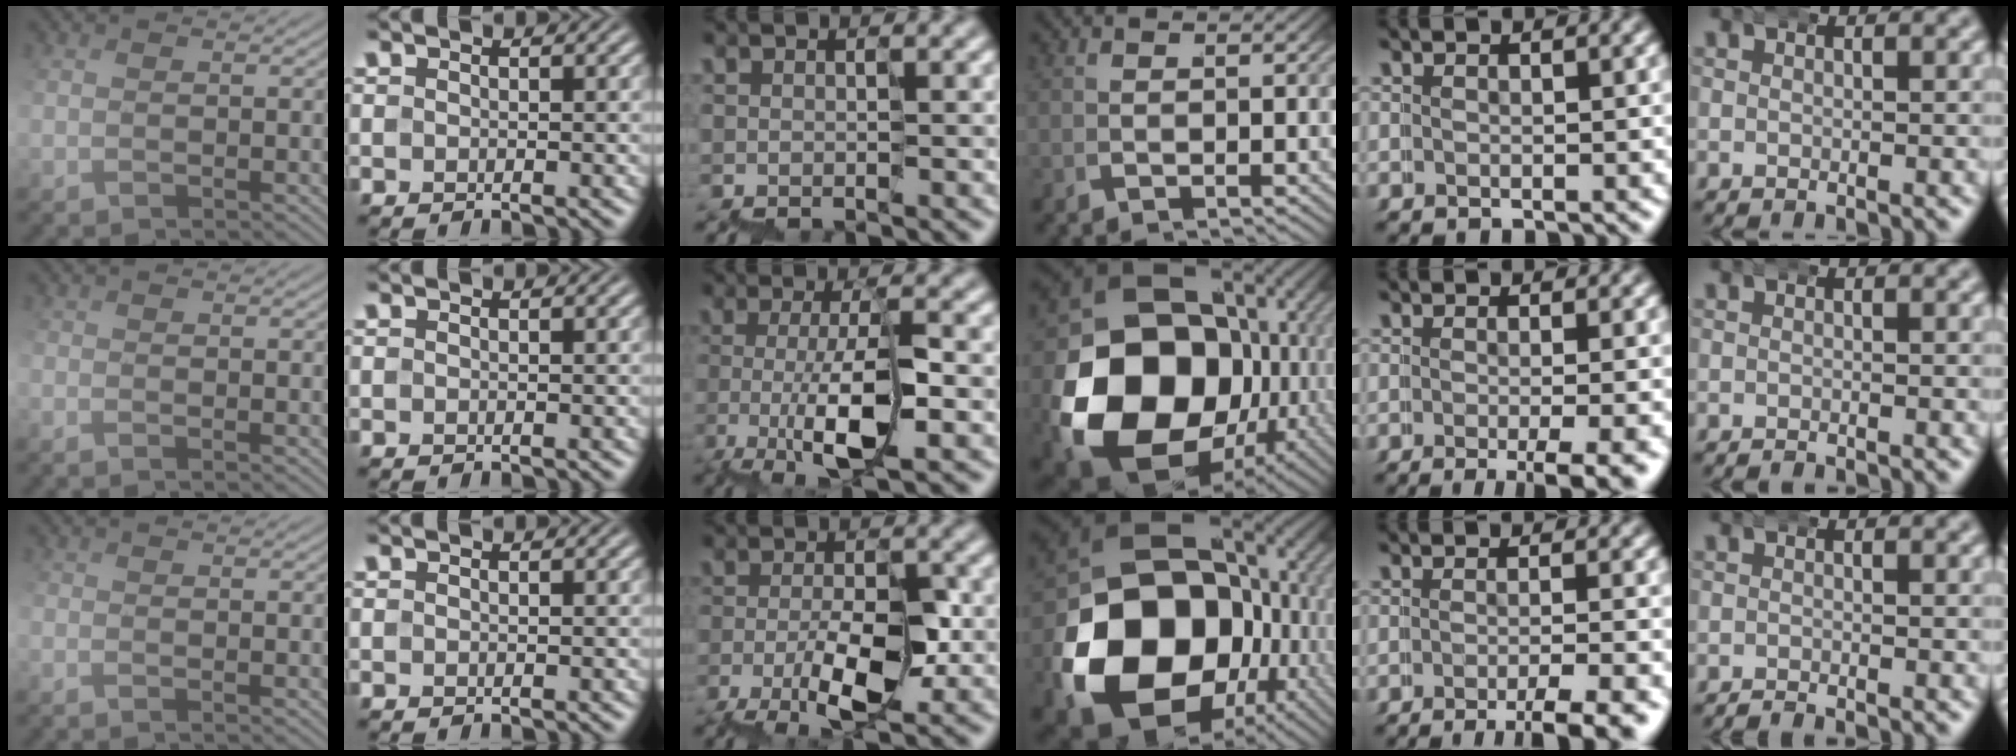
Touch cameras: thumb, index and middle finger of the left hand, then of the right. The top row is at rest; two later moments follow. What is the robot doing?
{"motion": "wrap", "object": "belt"}